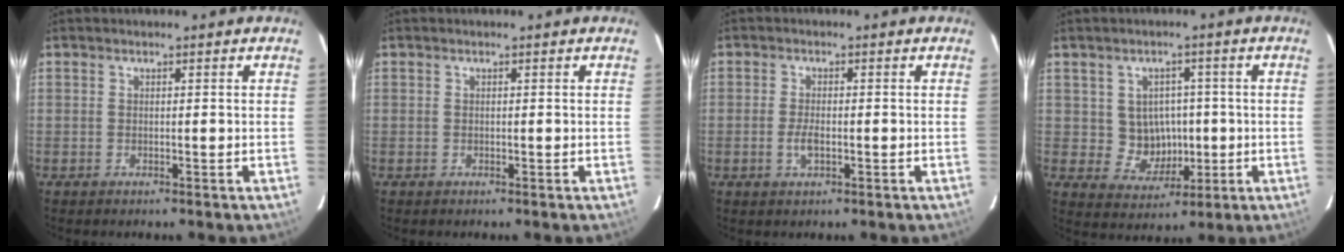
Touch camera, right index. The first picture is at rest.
{"total": 0.0}
{"total": 2.9, "force": [-0.9, 1.2, 2.4], "torque": [-0.051, -0.002, -0.017]}
{"total": 6.7, "force": [0.0, 6.4, 2.0], "torque": [-0.044, 0.012, 0.018]}